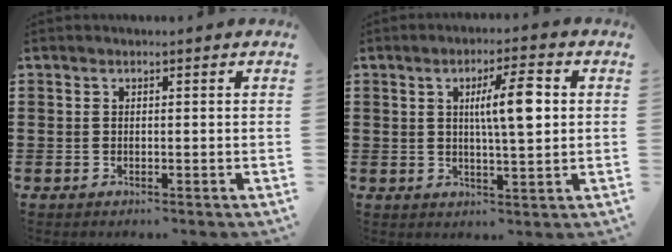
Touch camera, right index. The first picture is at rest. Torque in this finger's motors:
{"motor_torque": [0.47, -0.14, 0.39, 0.15]}